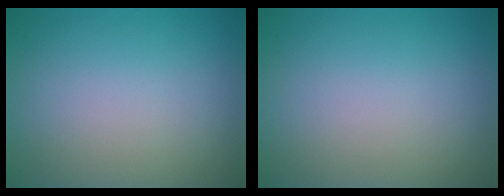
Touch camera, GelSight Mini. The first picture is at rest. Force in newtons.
{"total": 0.0}